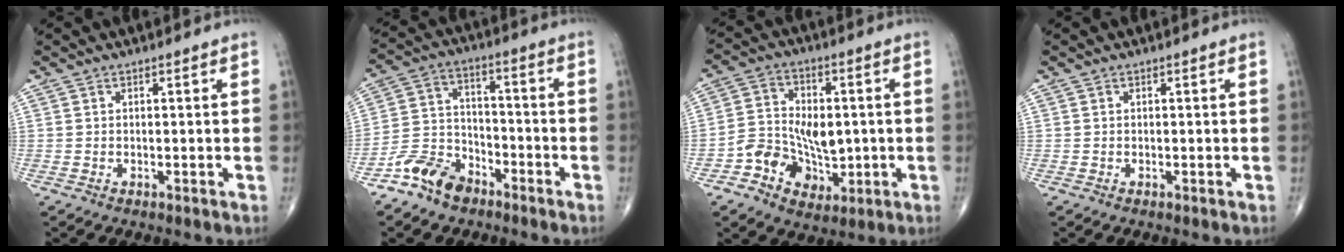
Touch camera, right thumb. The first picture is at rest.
{"total": 9.7, "force": [-6.8, 5.7, 3.8], "torque": [-0.060, 0.051, -0.139]}
{"total": 12.0, "force": [-1.9, 9.2, 7.5], "torque": [-0.091, 0.021, -0.026]}
{"total": 0.0}